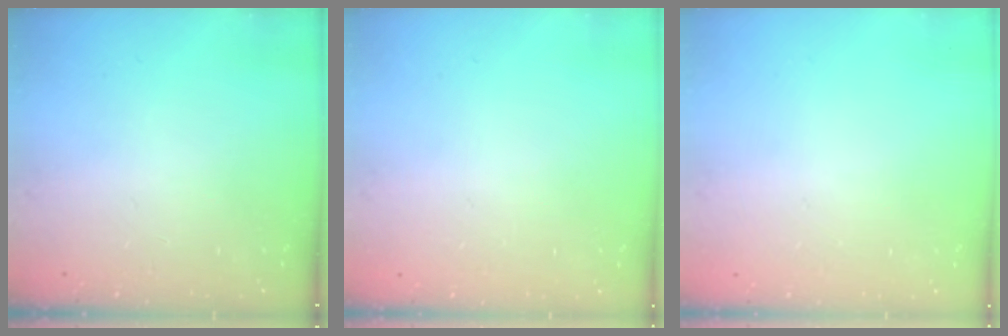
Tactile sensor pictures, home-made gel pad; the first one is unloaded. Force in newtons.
{"total": 0.0}
{"total": 0.0}